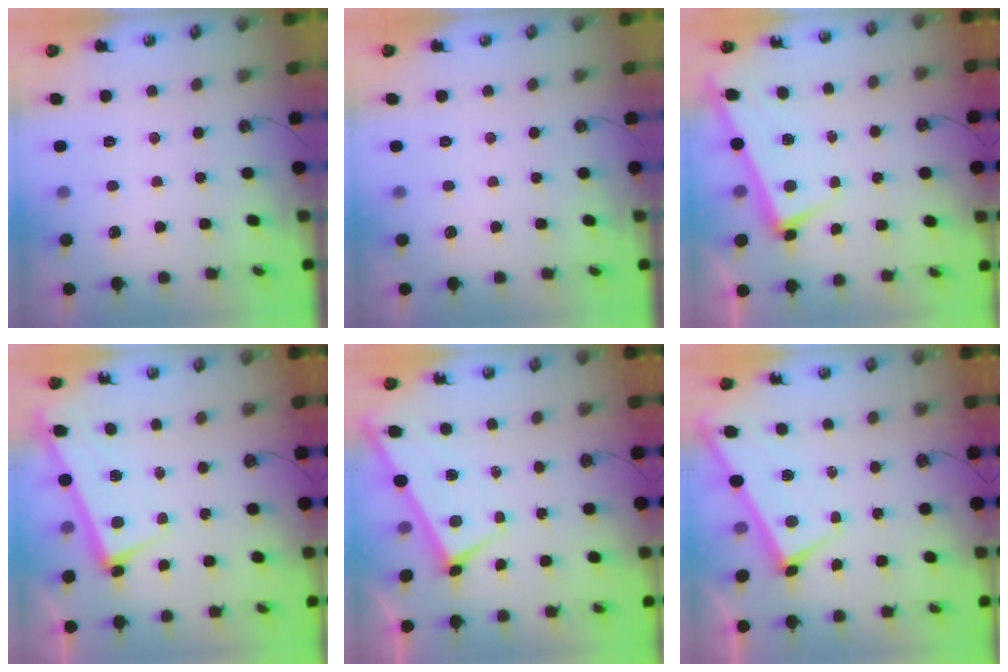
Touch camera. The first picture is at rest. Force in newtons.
{"total": 0.0}
{"total": 2.6, "press": 2.5, "slide": 0.7}
{"total": 2.5, "press": 2.5, "slide": 0.7}
{"total": 1.3, "press": 1.3, "slide": 0.5}
{"total": 1.7, "press": 1.7, "slide": 0.2}